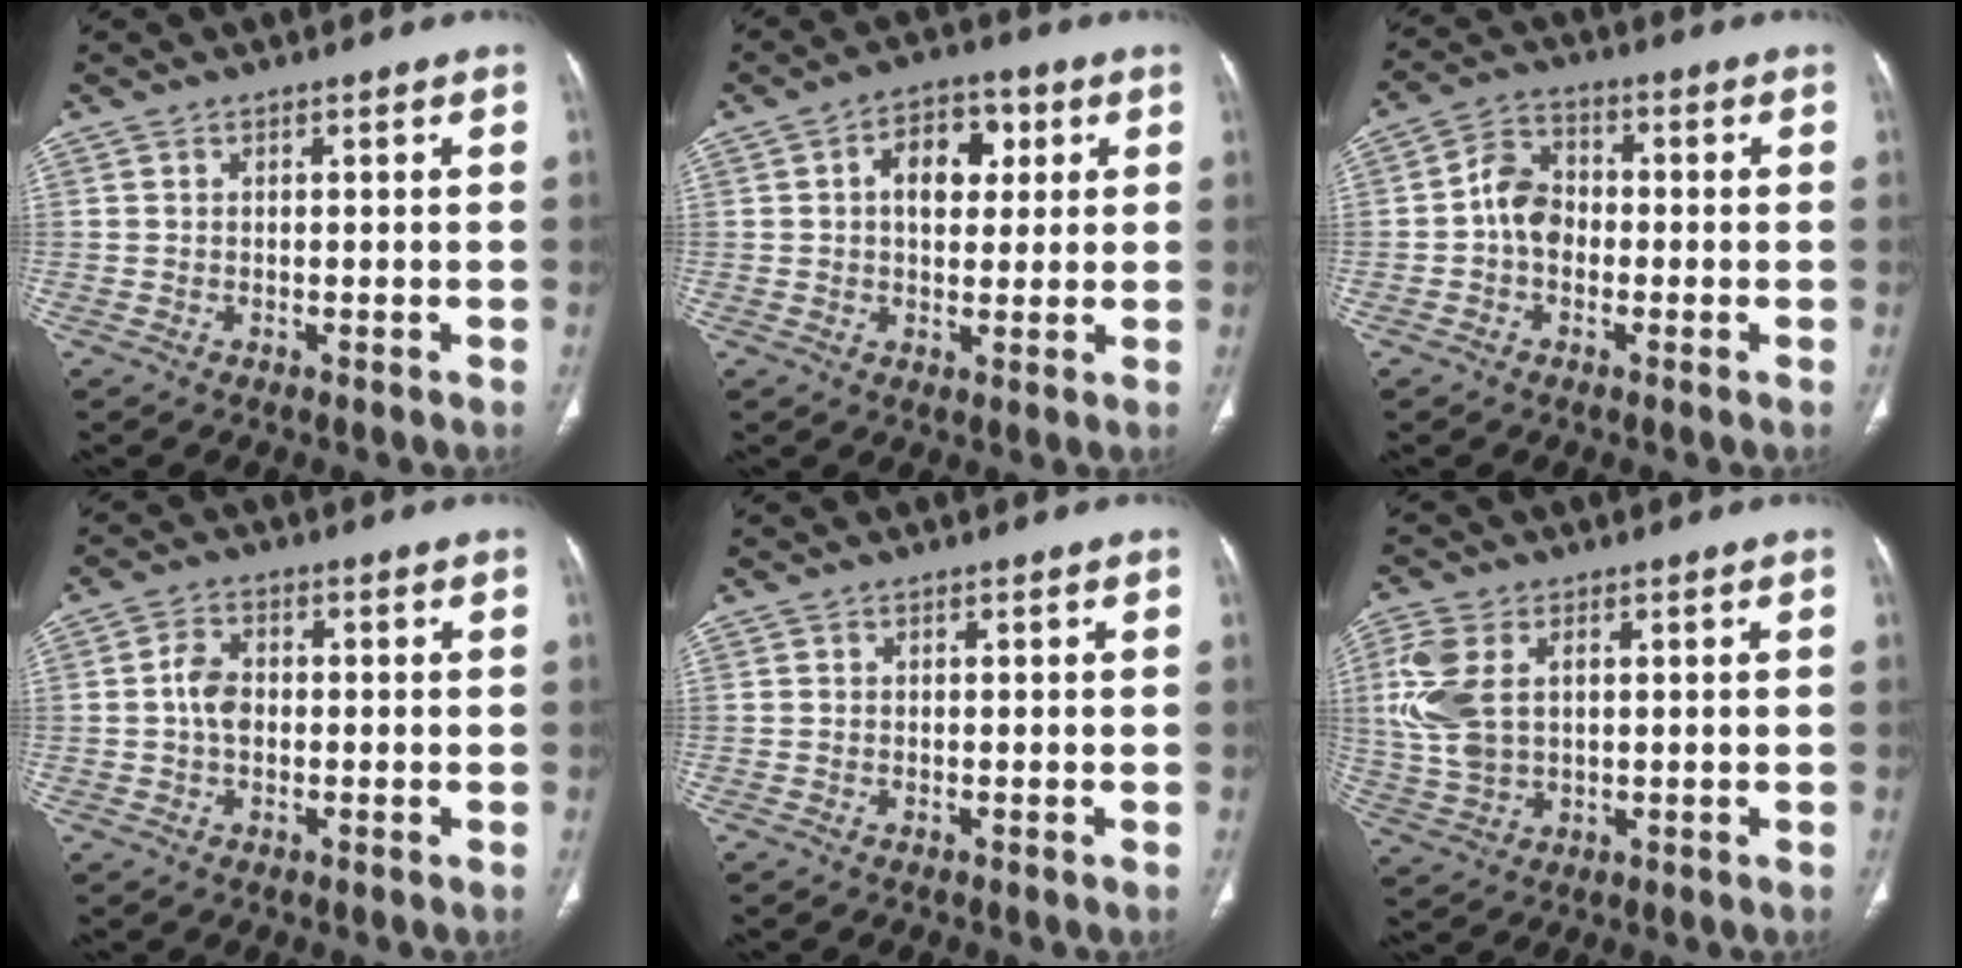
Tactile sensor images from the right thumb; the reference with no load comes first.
{"total": 9.0, "force": [2.3, 5.9, 6.4], "torque": [-0.067, 0.008, 0.030]}
{"total": 6.6, "force": [-1.0, 5.1, 4.1], "torque": [-0.056, 0.023, -0.032]}
{"total": 4.3, "force": [-0.3, 3.0, 3.2], "torque": [-0.058, 0.010, -0.011]}
{"total": 0.0}
{"total": 10.3, "force": [2.0, 6.6, 7.6], "torque": [-0.180, 0.003, 0.046]}